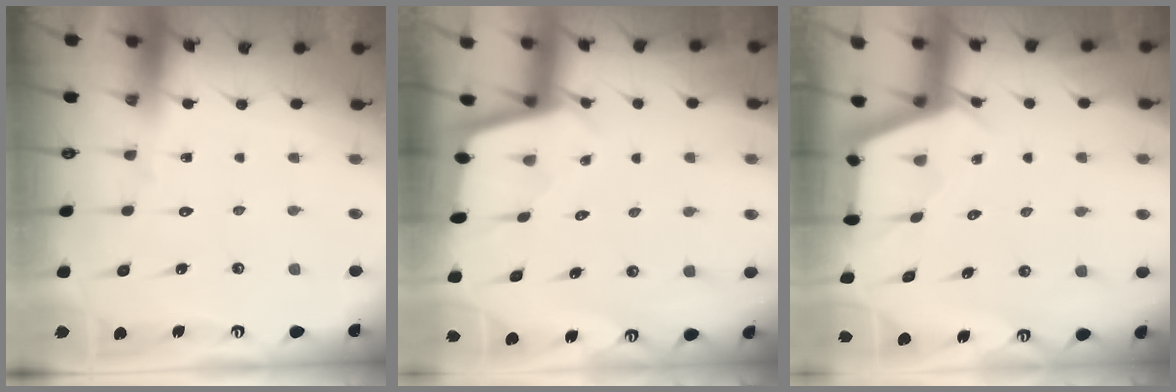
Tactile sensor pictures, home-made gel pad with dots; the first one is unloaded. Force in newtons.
{"total": 2.0, "press": 2.0, "slide": 0.2}
{"total": 2.7, "press": 2.6, "slide": 0.3}